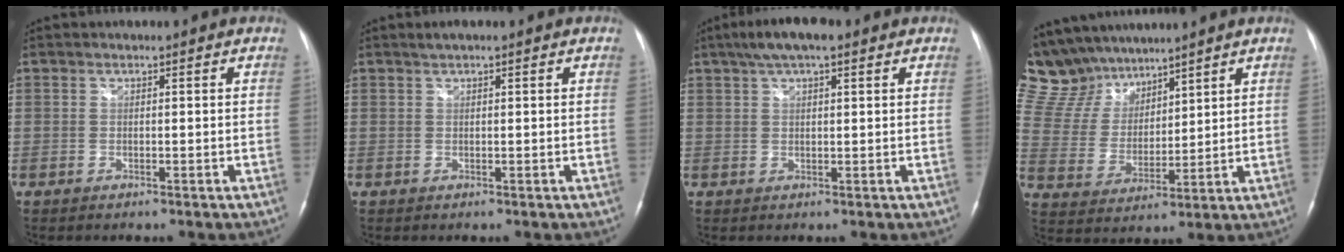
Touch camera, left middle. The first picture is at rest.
{"total": 1.3, "force": [0.9, 0.1, 0.9], "torque": [-0.019, 0.012, 0.017]}
{"total": 6.9, "force": [4.6, 1.7, 4.9], "torque": [-0.090, 0.028, 0.073]}
{"total": 13.3, "force": [11.7, 5.5, 3.2], "torque": [-0.078, 0.027, 0.234]}